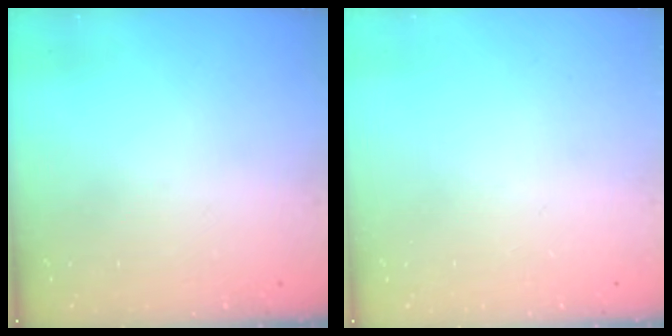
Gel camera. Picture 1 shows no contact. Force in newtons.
{"total": 0.0}